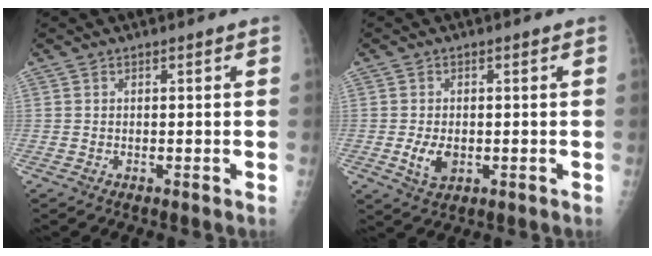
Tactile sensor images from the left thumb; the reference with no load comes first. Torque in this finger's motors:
{"motor_torque": [-0.29, 0.34, 0.39, 0.01, 0.04]}